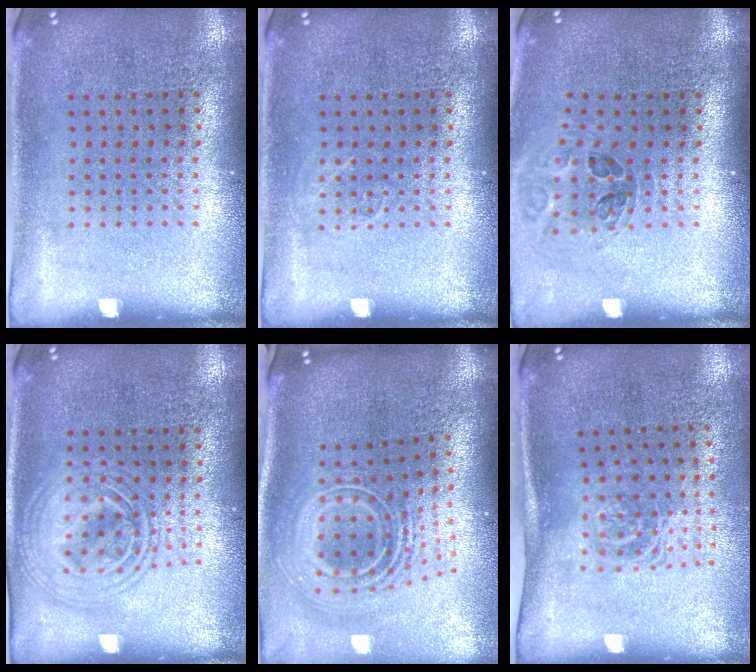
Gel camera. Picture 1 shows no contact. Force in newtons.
{"total": 0.8, "press": 0.8, "slide": 0.0}
{"total": 1.0, "press": 1.0, "slide": 0.3}
{"total": 2.8, "press": 2.8, "slide": 0.4}
{"total": 2.8, "press": 1.8, "slide": 2.2}
{"total": 1.5, "press": 1.1, "slide": 1.0}